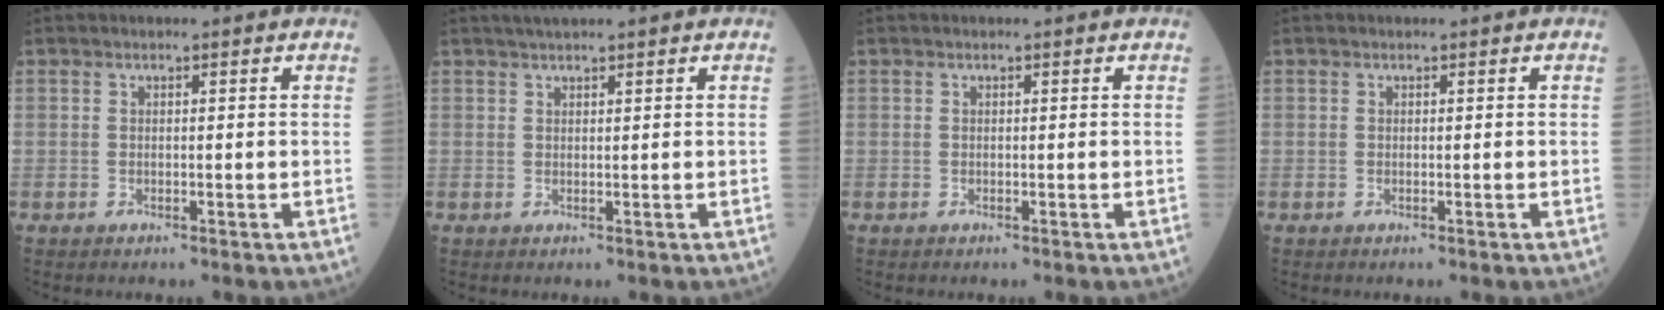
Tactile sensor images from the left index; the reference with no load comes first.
{"total": 3.0, "force": [2.5, -0.1, 1.7], "torque": [-0.023, 0.023, 0.042]}
{"total": 0.0}
{"total": 0.0}